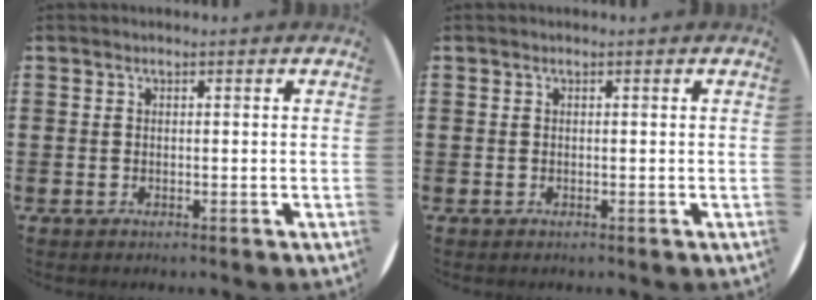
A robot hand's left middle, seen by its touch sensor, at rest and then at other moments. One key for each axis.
{"total": 0.0}